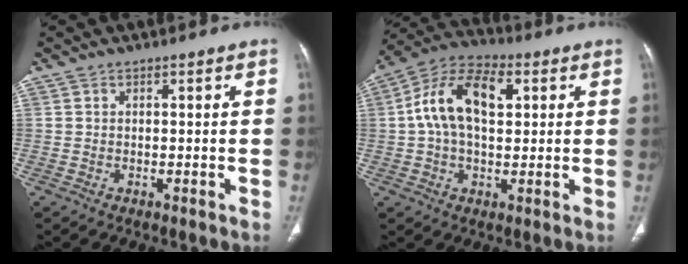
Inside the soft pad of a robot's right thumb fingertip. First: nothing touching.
{"total": 14.0, "force": [2.9, 8.1, 11.0], "torque": [-0.194, 0.025, 0.046]}